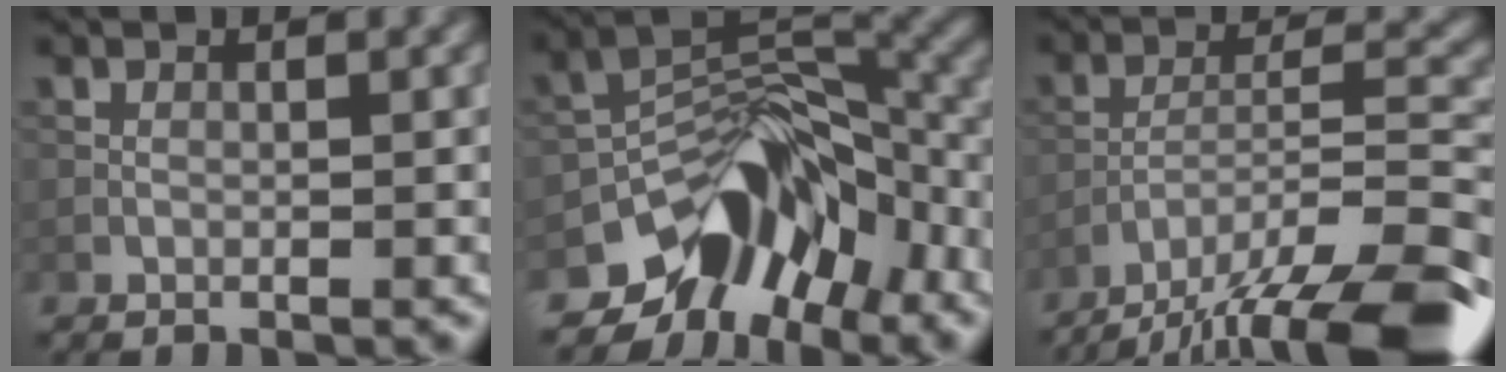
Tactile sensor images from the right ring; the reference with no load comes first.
{"total": 10.3, "force": [-6.4, 5.8, 5.6], "torque": [-0.064, 0.007, -0.119]}
{"total": 15.1, "force": [-12.6, 3.3, 7.8], "torque": [-0.128, -0.002, -0.184]}